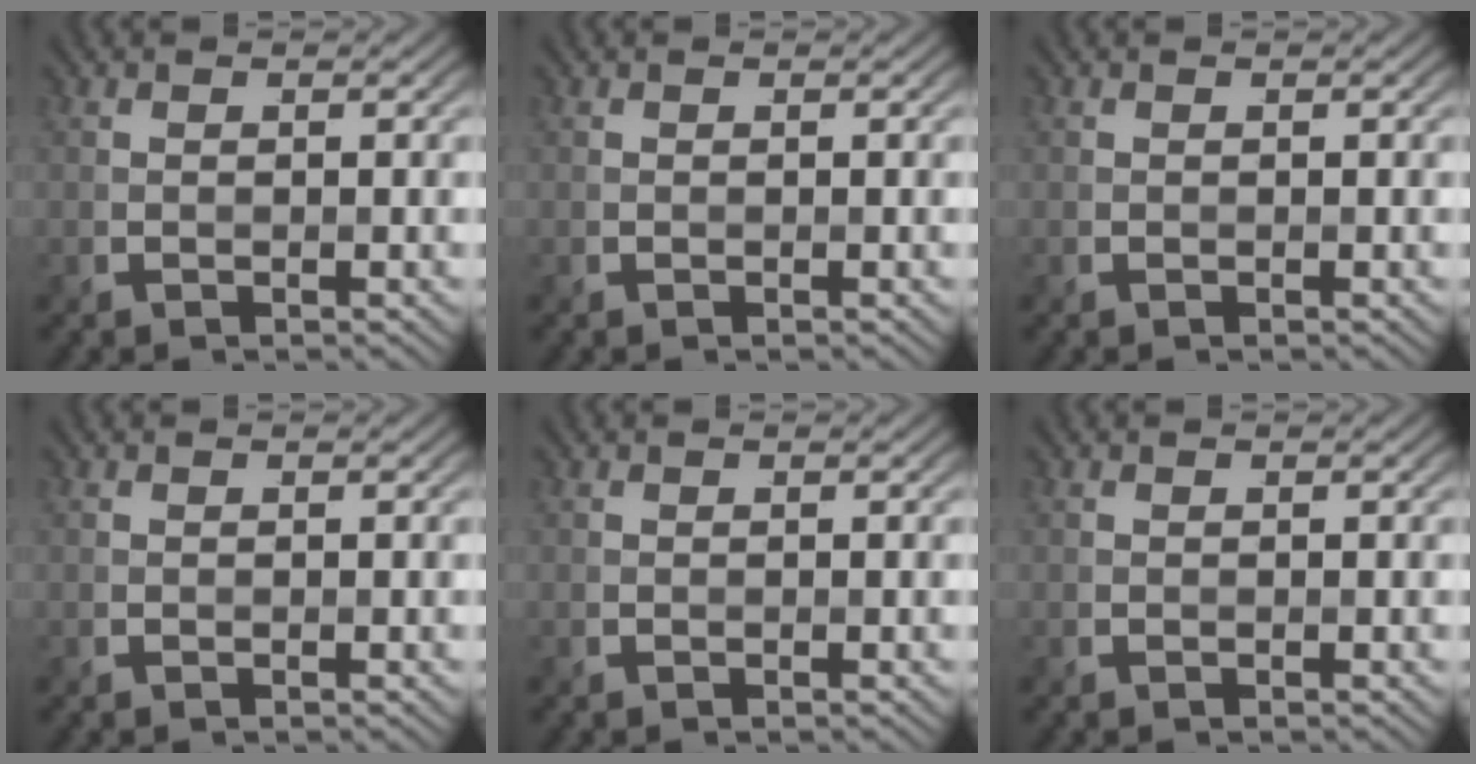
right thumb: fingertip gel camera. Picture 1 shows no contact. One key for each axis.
{"total": 0.0}
{"total": 0.0}
{"total": 0.0}
{"total": 0.0}
{"total": 0.0}